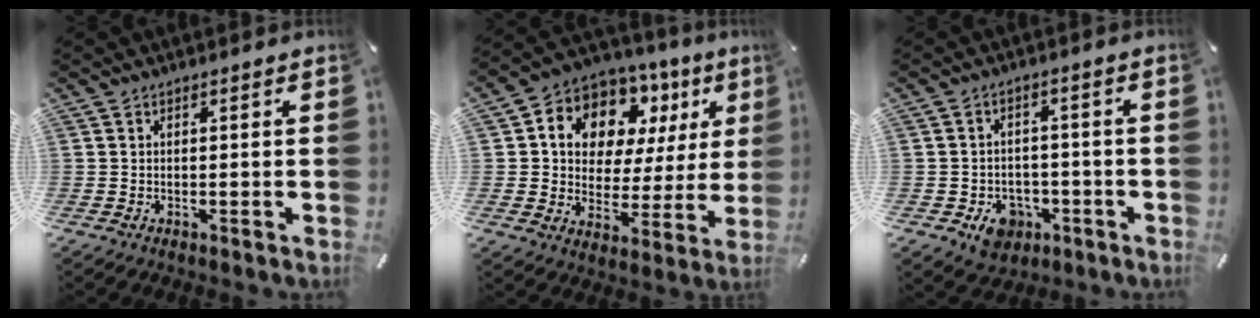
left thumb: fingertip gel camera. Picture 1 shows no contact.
{"total": 11.0, "force": [5.9, 8.2, 4.3], "torque": [-0.087, -0.042, 0.111]}
{"total": 7.3, "force": [-3.2, 5.7, 3.1], "torque": [-0.044, 0.019, -0.056]}